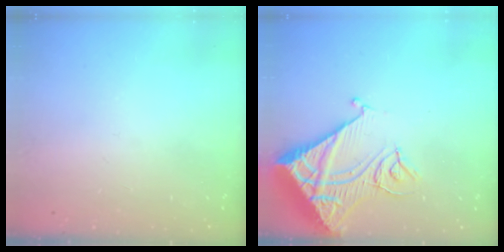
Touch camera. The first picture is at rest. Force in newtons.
{"total": 14.7, "press": 14.6, "slide": 1.6}